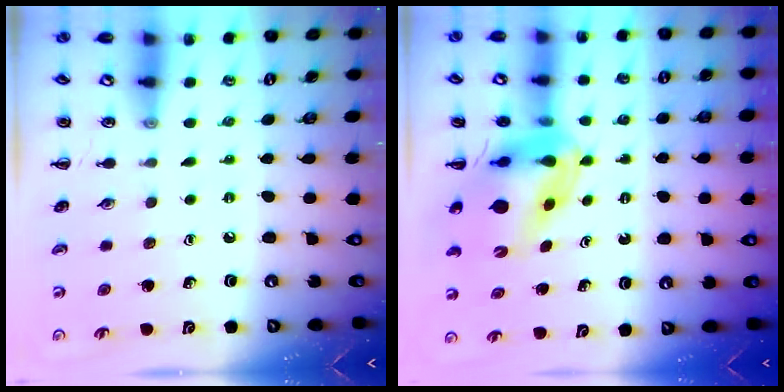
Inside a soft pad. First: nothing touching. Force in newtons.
{"total": 11.6, "press": 11.0, "slide": 3.6}